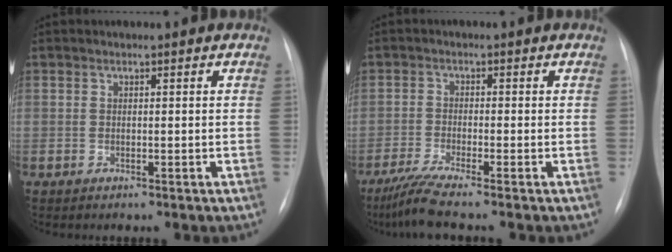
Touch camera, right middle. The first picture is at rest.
{"total": 4.3, "force": [-3.5, -1.1, 2.3], "torque": [-0.055, -0.020, -0.076]}